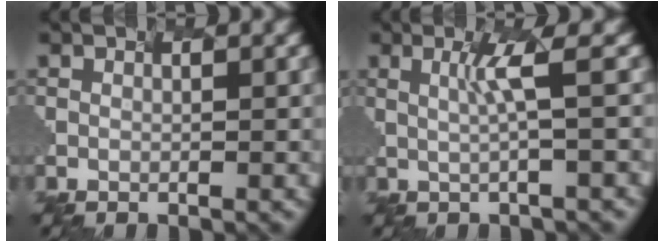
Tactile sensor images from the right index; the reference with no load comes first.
{"total": 2.2, "force": [-0.9, -1.1, 1.7], "torque": [-0.058, -0.002, 0.022]}